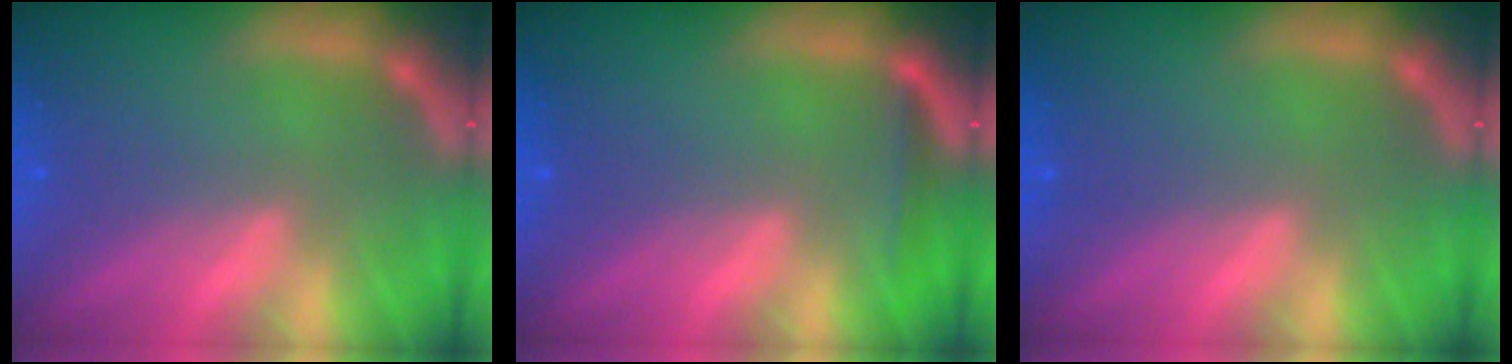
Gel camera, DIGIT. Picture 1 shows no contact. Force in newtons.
{"total": 1.4}
{"total": 0.0}